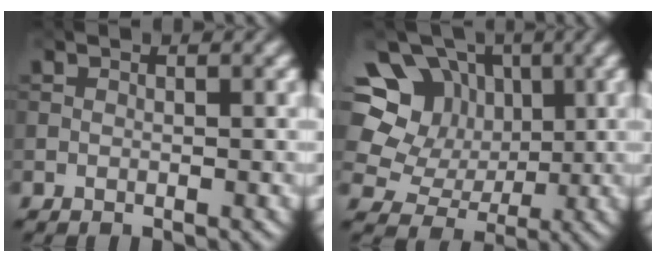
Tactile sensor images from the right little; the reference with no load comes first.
{"total": 11.4, "force": [3.9, 9.5, 5.1], "torque": [-0.116, 0.036, 0.047]}